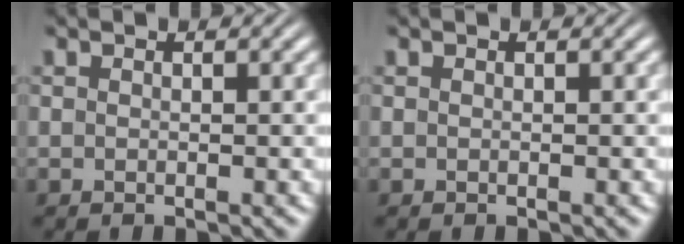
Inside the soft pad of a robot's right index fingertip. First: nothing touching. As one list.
[{"total": 0.0}]